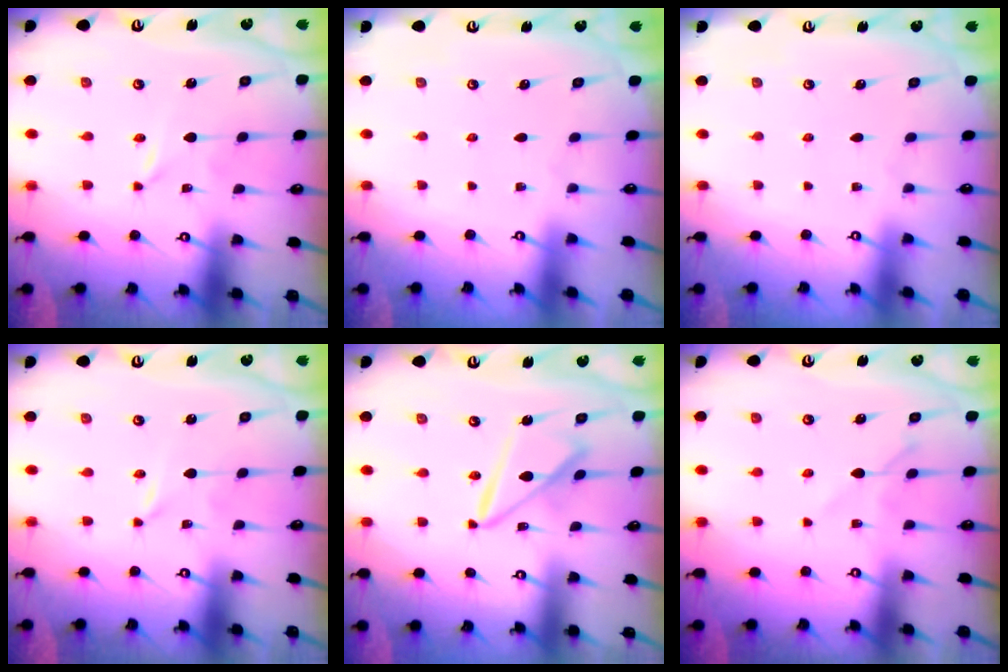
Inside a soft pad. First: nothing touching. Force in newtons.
{"total": 0.0}
{"total": 0.0}
{"total": 0.0}
{"total": 12.2, "press": 12.1, "slide": 1.1}
{"total": 3.9, "press": 3.9, "slide": 0.4}